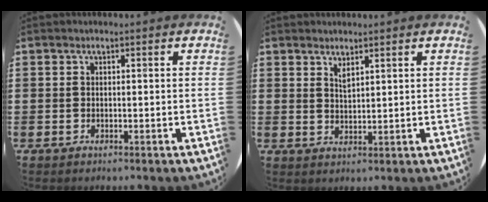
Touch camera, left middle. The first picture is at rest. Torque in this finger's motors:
{"motor_torque": [0.45, -0.01, 0.03, 0.00]}